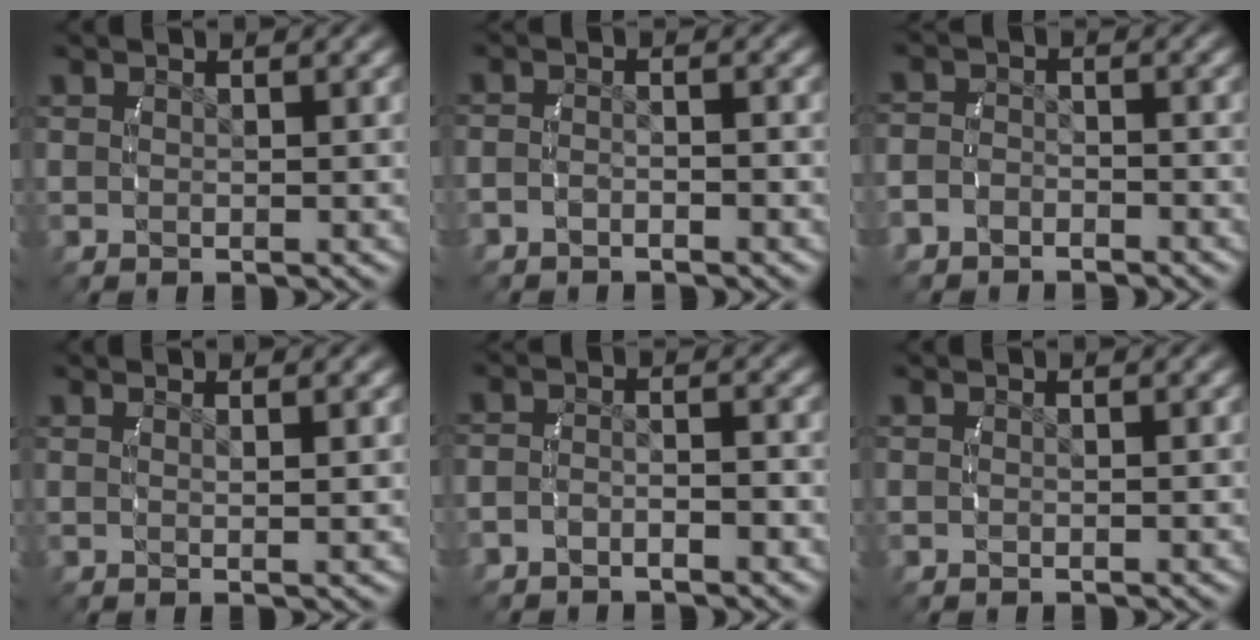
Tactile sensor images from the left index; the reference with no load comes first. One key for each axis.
{"total": 2.0, "fx": -1.6, "fy": 1.1, "fz": 0.6, "tx": -0.021, "ty": 0.002, "tz": -0.030}
{"total": 3.0, "fx": -2.5, "fy": 1.7, "fz": 0.3, "tx": -0.017, "ty": -0.011, "tz": -0.041}
{"total": 1.2, "fx": 0.5, "fy": -0.8, "fz": 0.7, "tx": -0.012, "ty": 0.000, "tz": 0.010}
{"total": 2.7, "fx": -2.0, "fy": 1.5, "fz": 0.9, "tx": -0.025, "ty": 0.001, "tz": -0.038}
{"total": 0.0}